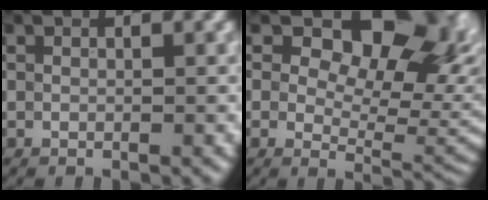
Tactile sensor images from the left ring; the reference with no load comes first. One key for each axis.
{"total": 11.6, "fx": 4.8, "fy": 6.8, "fz": 8.0, "tx": -0.090, "ty": 0.001, "tz": 0.074}